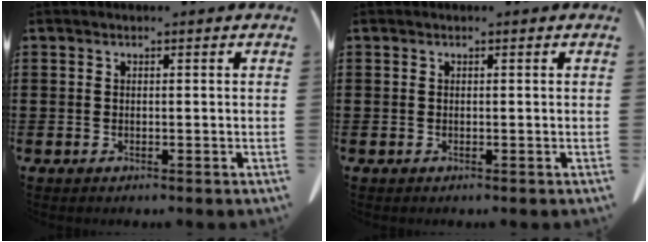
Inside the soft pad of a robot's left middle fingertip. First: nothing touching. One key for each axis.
{"total": 0.0}